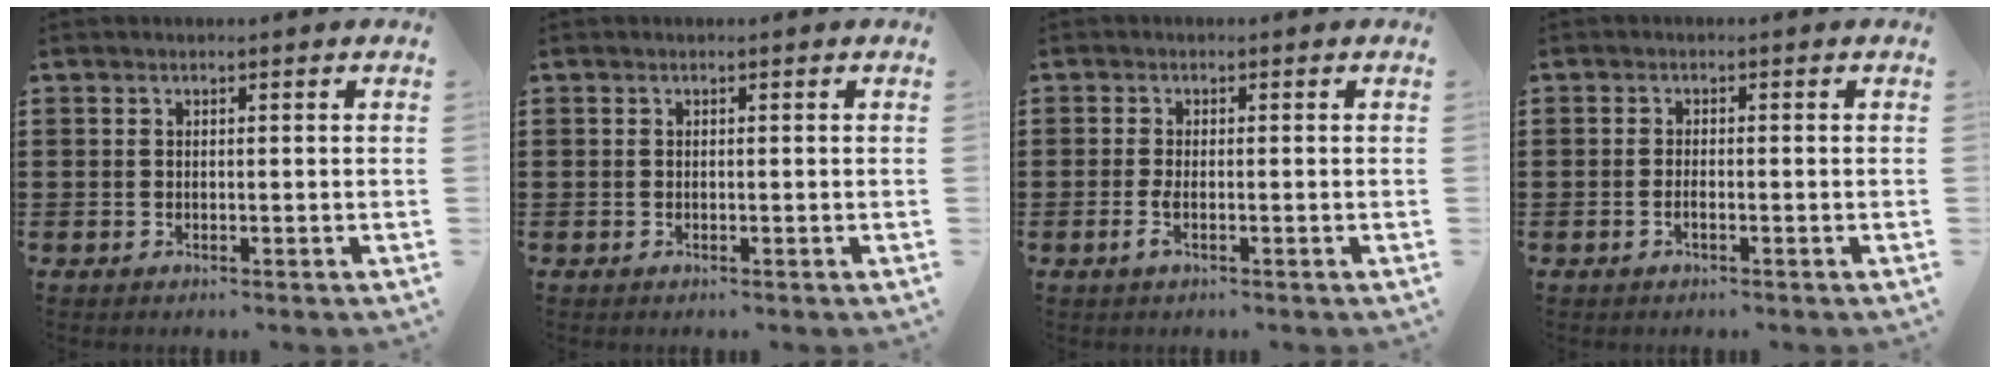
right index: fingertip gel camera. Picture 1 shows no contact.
{"total": 0.0}
{"total": 2.1, "force": [-0.8, 0.4, 1.9], "torque": [-0.048, -0.008, -0.018]}
{"total": 1.0, "force": [-0.5, 0.2, 0.9], "torque": [-0.018, -0.005, -0.008]}